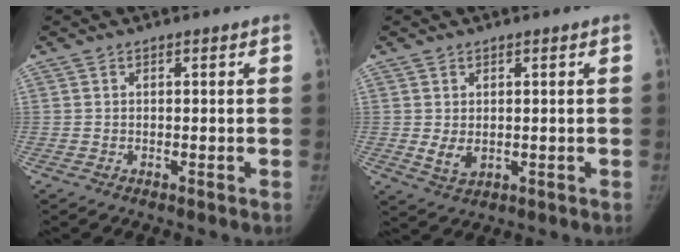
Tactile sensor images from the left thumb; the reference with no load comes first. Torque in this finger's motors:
{"motor_torque": [0.01, 0.01, 0.19, 0.04, 0.00]}